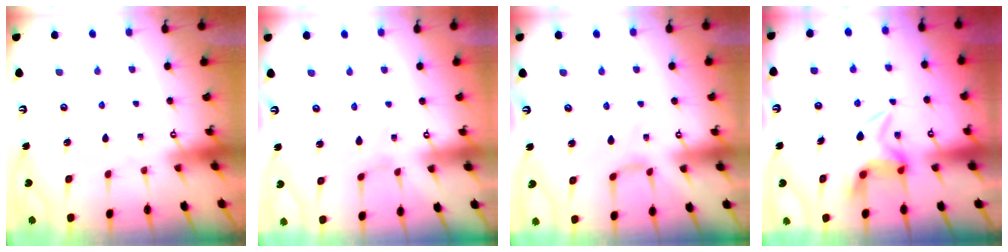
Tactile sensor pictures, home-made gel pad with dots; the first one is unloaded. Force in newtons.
{"total": 0.6, "press": 0.6, "slide": 0.2}
{"total": 2.6, "press": 2.6, "slide": 0.4}
{"total": 5.7, "press": 5.7, "slide": 0.4}